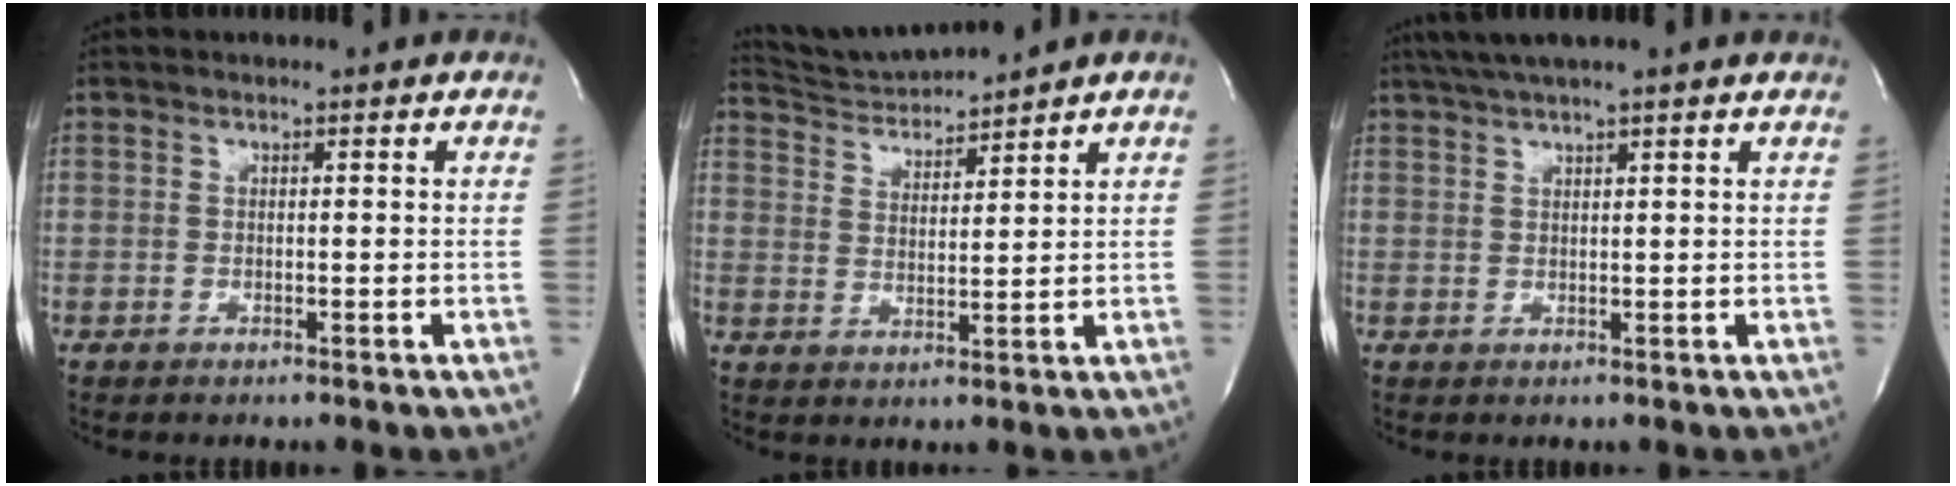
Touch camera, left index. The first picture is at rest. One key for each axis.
{"total": 5.5, "fx": 5.3, "fy": -1.5, "fz": -0.2, "tx": -0.009, "ty": -0.005, "tz": 0.112}
{"total": 6.4, "fx": 5.2, "fy": -0.9, "fz": 3.7, "tx": -0.059, "ty": 0.024, "tz": 0.078}